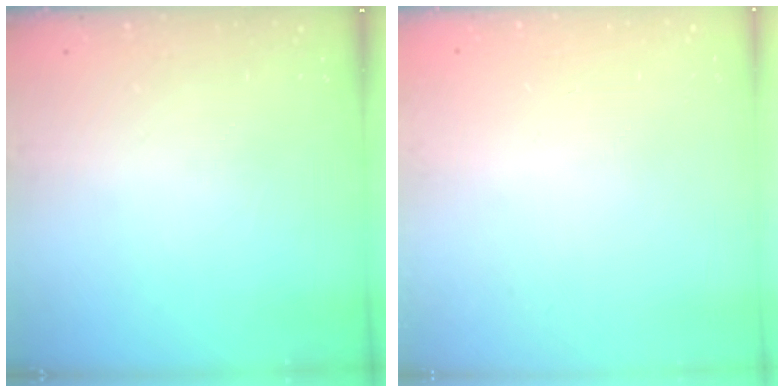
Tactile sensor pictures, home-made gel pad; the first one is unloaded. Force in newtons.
{"total": 0.0}